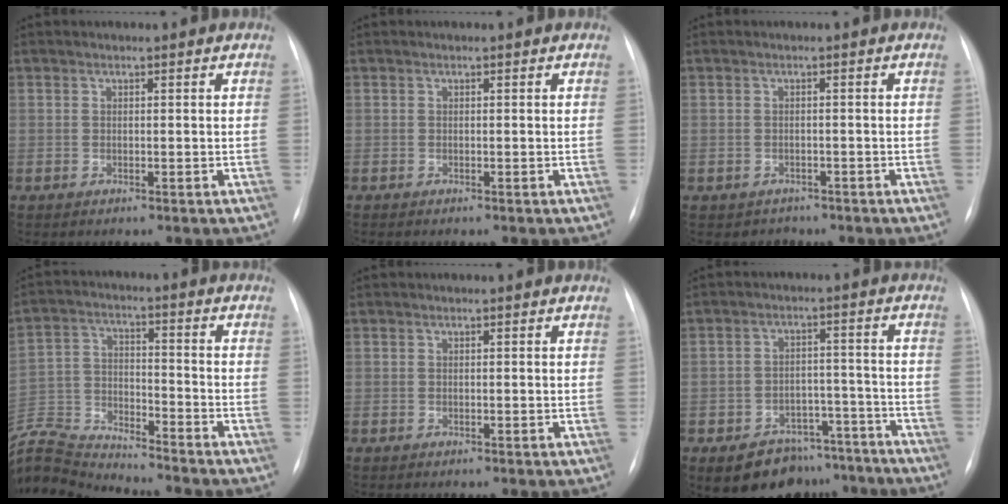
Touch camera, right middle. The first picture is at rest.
{"total": 0.0}
{"total": 1.9, "force": [-1.3, 1.3, -0.3], "torque": [-0.007, 0.007, -0.018]}
{"total": 14.3, "force": [-14.2, -0.2, 1.7], "torque": [-0.036, 0.022, -0.255]}
{"total": 0.0}
{"total": 10.6, "force": [-8.1, 6.3, 2.8], "torque": [-0.020, 0.034, -0.110]}